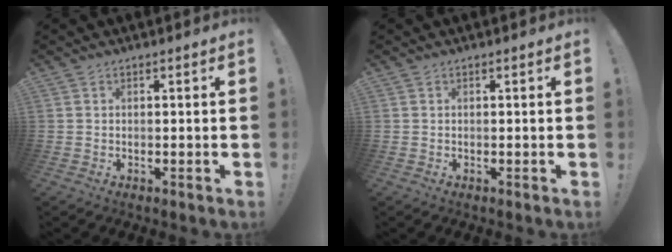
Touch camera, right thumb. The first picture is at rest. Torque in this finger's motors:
{"motor_torque": [0.00, 0.00, -0.09, 0.09, 0.04]}